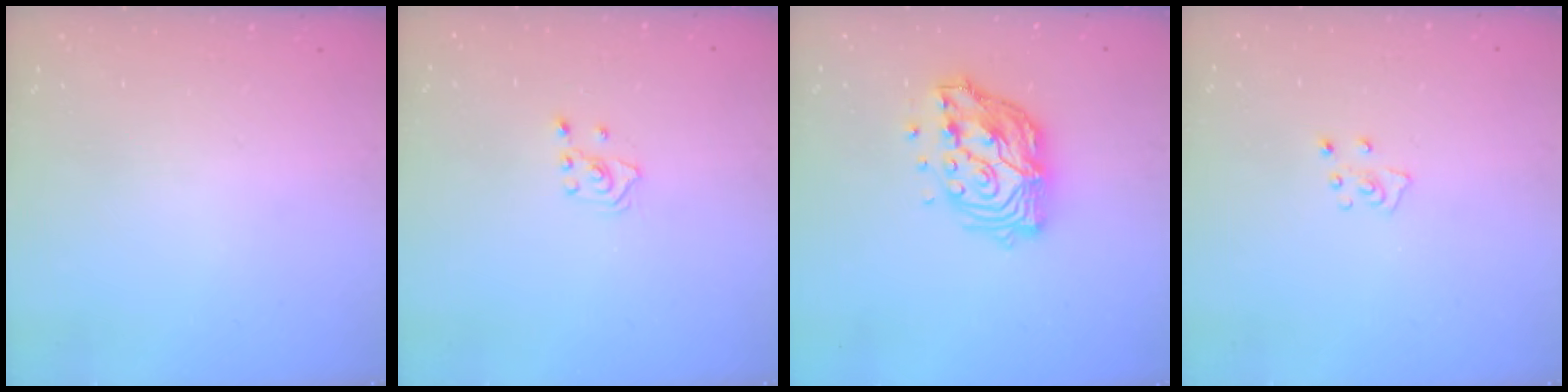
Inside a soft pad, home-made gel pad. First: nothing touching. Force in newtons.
{"total": 2.0, "press": 1.8, "slide": 0.9}
{"total": 14.1, "press": 14.0, "slide": 1.3}
{"total": 5.0, "press": 5.0, "slide": 0.3}